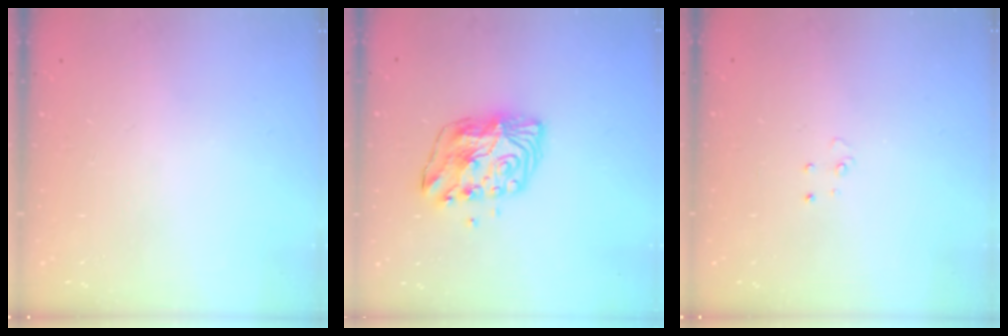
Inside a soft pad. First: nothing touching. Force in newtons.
{"total": 10.2, "press": 10.2, "slide": 0.6}
{"total": 2.7, "press": 2.7, "slide": 0.2}